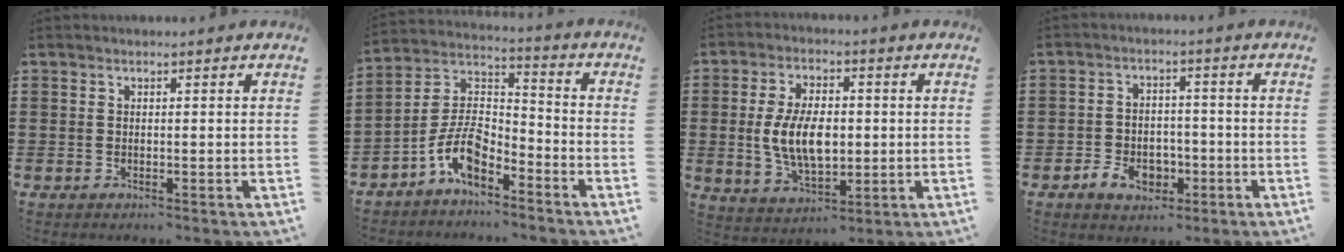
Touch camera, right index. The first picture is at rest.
{"total": 8.0, "force": [-5.2, 3.5, 4.9], "torque": [-0.122, -0.009, -0.108]}
{"total": 8.9, "force": [-0.2, 5.0, 7.4], "torque": [-0.157, 0.001, -0.010]}
{"total": 5.2, "force": [-2.3, 3.8, 2.8], "torque": [-0.058, 0.008, -0.044]}